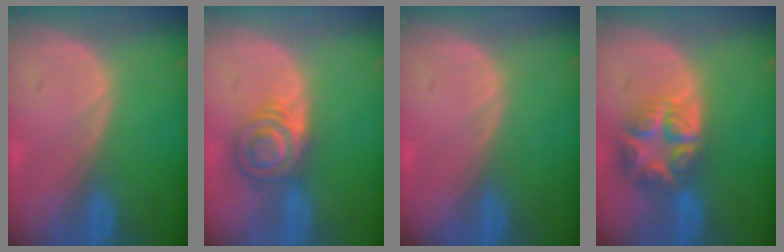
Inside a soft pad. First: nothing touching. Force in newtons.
{"total": 5.9, "press": 5.9, "slide": 0.8}
{"total": 0.0}
{"total": 8.2, "press": 7.2, "slide": 3.9}